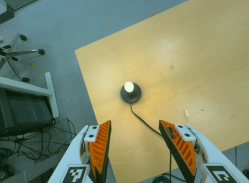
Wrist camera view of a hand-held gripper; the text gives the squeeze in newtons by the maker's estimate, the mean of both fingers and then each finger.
{"total": 0.0}